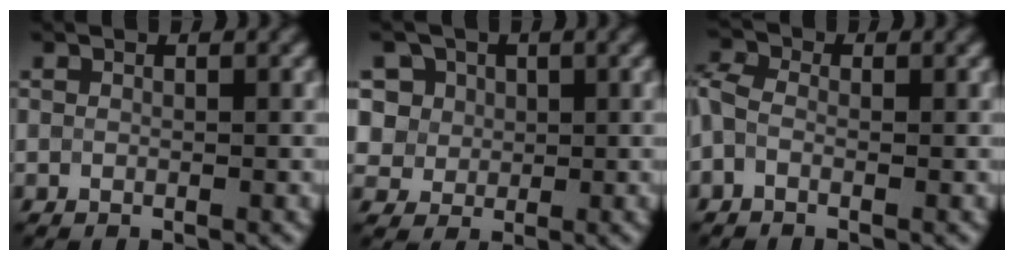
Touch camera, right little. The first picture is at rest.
{"total": 7.3, "force": [3.6, 5.7, 2.9], "torque": [-0.051, 0.016, 0.044]}
{"total": 2.6, "force": [-0.3, 1.8, 1.8], "torque": [-0.042, 0.012, -0.031]}